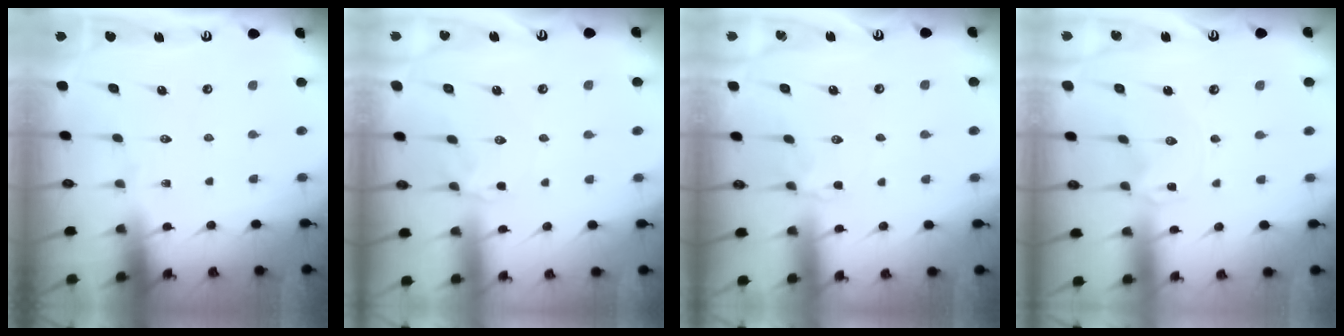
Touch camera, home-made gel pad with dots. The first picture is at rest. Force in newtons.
{"total": 1.9, "press": 1.8, "slide": 0.7}
{"total": 2.3, "press": 2.0, "slide": 1.2}
{"total": 0.0}